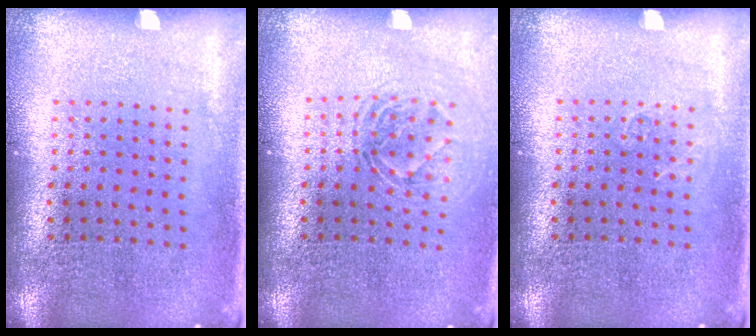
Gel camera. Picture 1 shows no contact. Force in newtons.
{"total": 1.5, "press": 1.2, "slide": 0.9}
{"total": 0.6, "press": 0.5, "slide": 0.2}